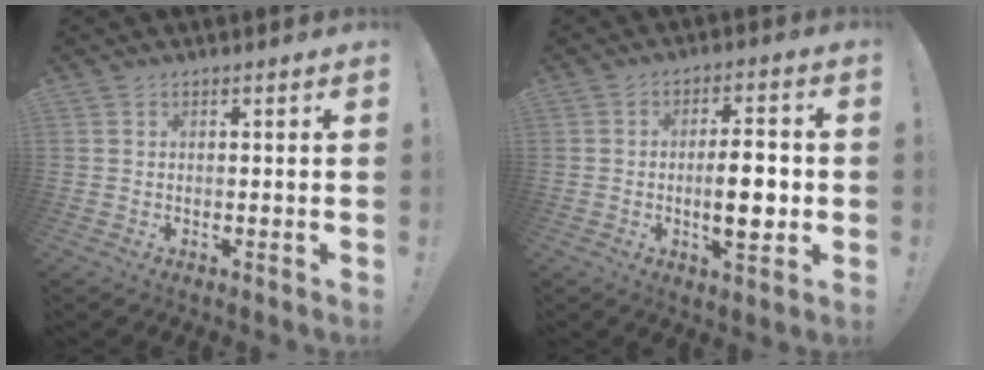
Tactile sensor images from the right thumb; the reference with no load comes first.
{"total": 10.0, "force": [-1.4, 3.5, 9.3], "torque": [-0.135, -0.004, -0.031]}